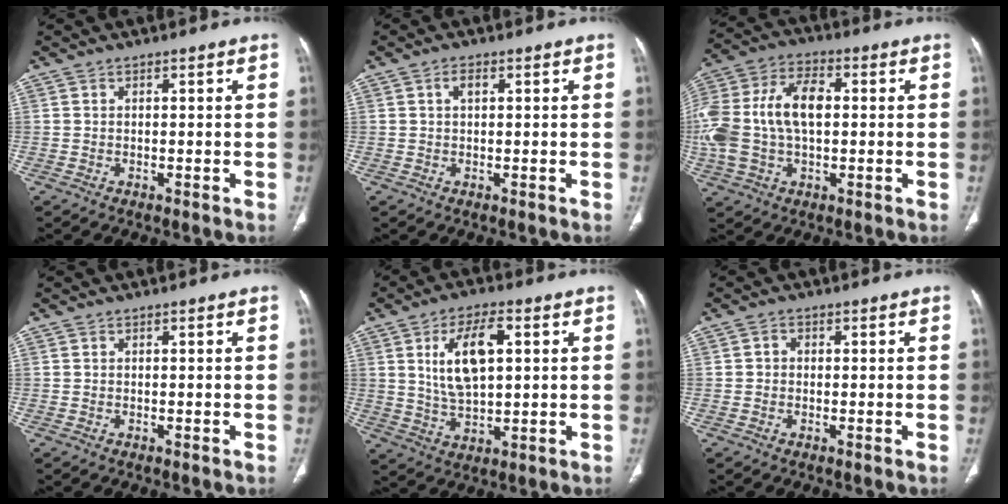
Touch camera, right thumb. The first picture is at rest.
{"total": 2.0, "force": [0.7, 1.1, 1.6], "torque": [-0.030, 0.006, 0.013]}
{"total": 18.6, "force": [0.9, 11.1, 14.9], "torque": [-0.339, 0.025, 0.015]}
{"total": 0.0}
{"total": 11.5, "force": [2.9, 5.3, 9.8], "torque": [-0.173, -0.003, 0.057]}
{"total": 1.3, "force": [0.0, 1.2, 0.6], "torque": [-0.004, 0.006, 0.000]}